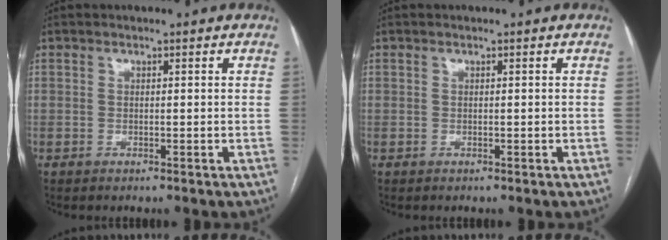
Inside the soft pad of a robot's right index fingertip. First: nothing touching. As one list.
[{"total": 0.0}]